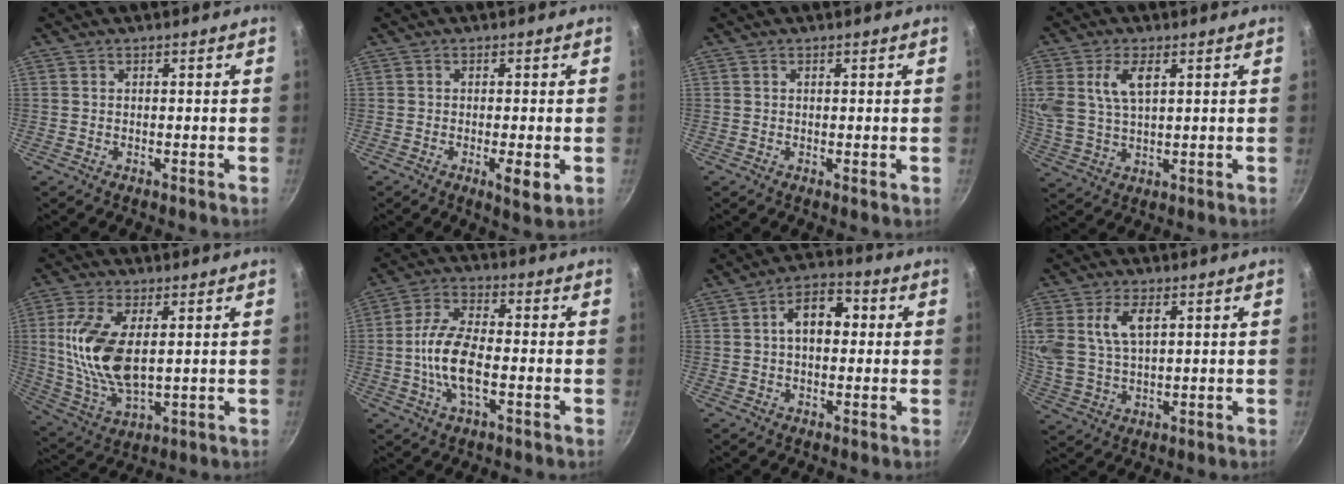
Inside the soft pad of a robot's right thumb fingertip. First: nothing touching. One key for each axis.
{"total": 4.2, "fx": -1.2, "fy": 1.0, "fz": 3.9, "tx": -0.063, "ty": -0.010, "tz": -0.019}
{"total": 0.6, "fx": 0.0, "fy": 0.2, "fz": 0.6, "tx": -0.008, "ty": -0.003, "tz": -0.001}
{"total": 10.1, "fx": 3.4, "fy": 5.4, "fz": 7.8, "tx": -0.171, "ty": 0.000, "tz": 0.074}
{"total": 14.7, "fx": 2.0, "fy": 7.1, "fz": 12.7, "tx": -0.265, "ty": -0.014, "tz": 0.051}
{"total": 11.0, "fx": -1.9, "fy": 4.9, "fz": 9.6, "tx": -0.195, "ty": 0.021, "tz": -0.040}
{"total": 8.4, "fx": 1.2, "fy": 5.1, "fz": 6.5, "tx": -0.089, "ty": 0.023, "tz": 0.010}
{"total": 11.8, "fx": 3.7, "fy": 6.7, "fz": 8.9, "tx": -0.198, "ty": -0.001, "tz": 0.081}